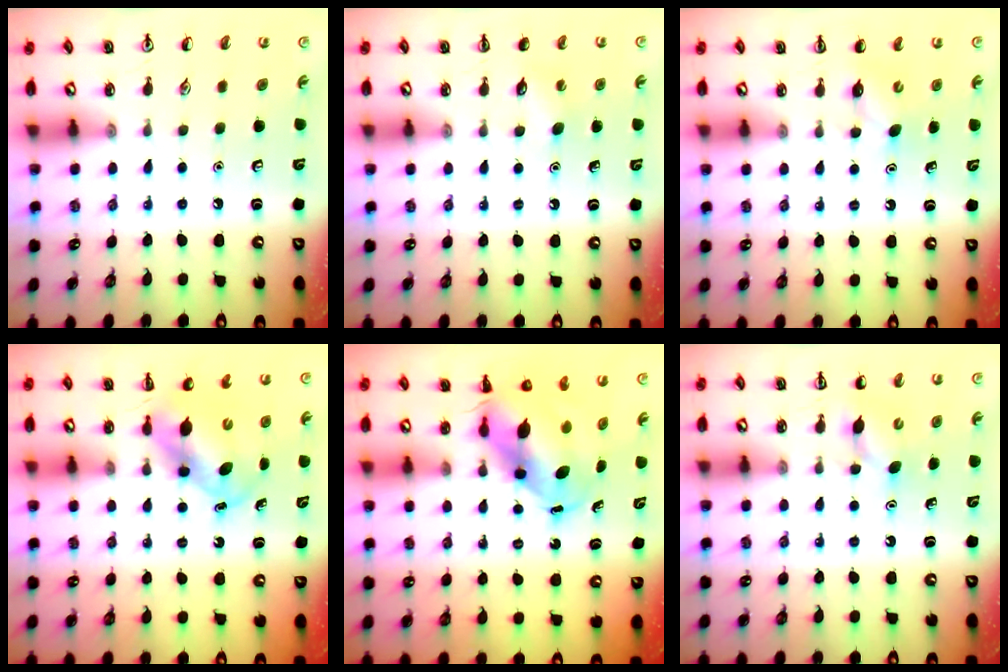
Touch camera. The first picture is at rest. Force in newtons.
{"total": 2.9, "press": 2.8, "slide": 0.7}
{"total": 4.0, "press": 3.9, "slide": 0.9}
{"total": 5.6, "press": 5.5, "slide": 0.8}
{"total": 7.4, "press": 7.1, "slide": 1.9}
{"total": 3.8, "press": 3.6, "slide": 1.3}